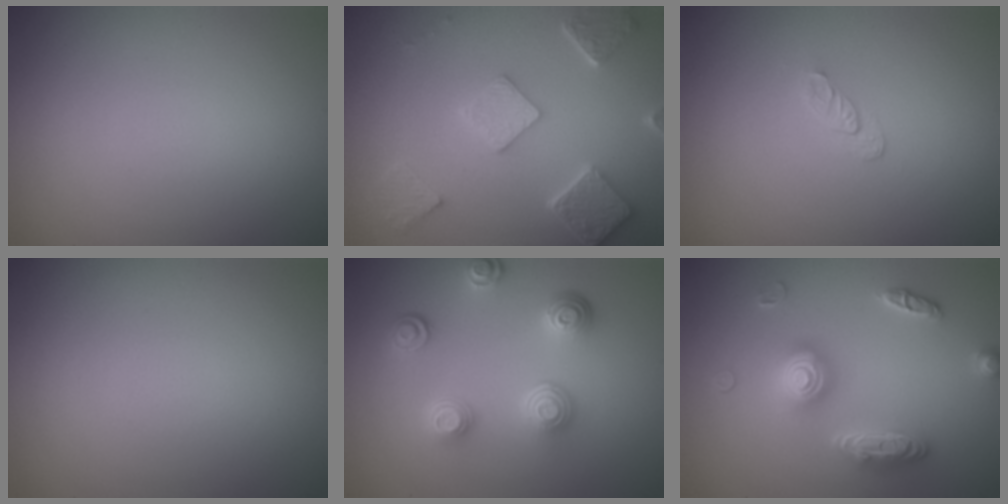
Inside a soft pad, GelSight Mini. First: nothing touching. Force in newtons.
{"total": 4.9, "press": 3.9, "slide": 3.0}
{"total": 0.8, "press": 0.5, "slide": 0.7}
{"total": 0.0}
{"total": 4.3, "press": 3.3, "slide": 2.7}
{"total": 3.4, "press": 3.2, "slide": 0.9}